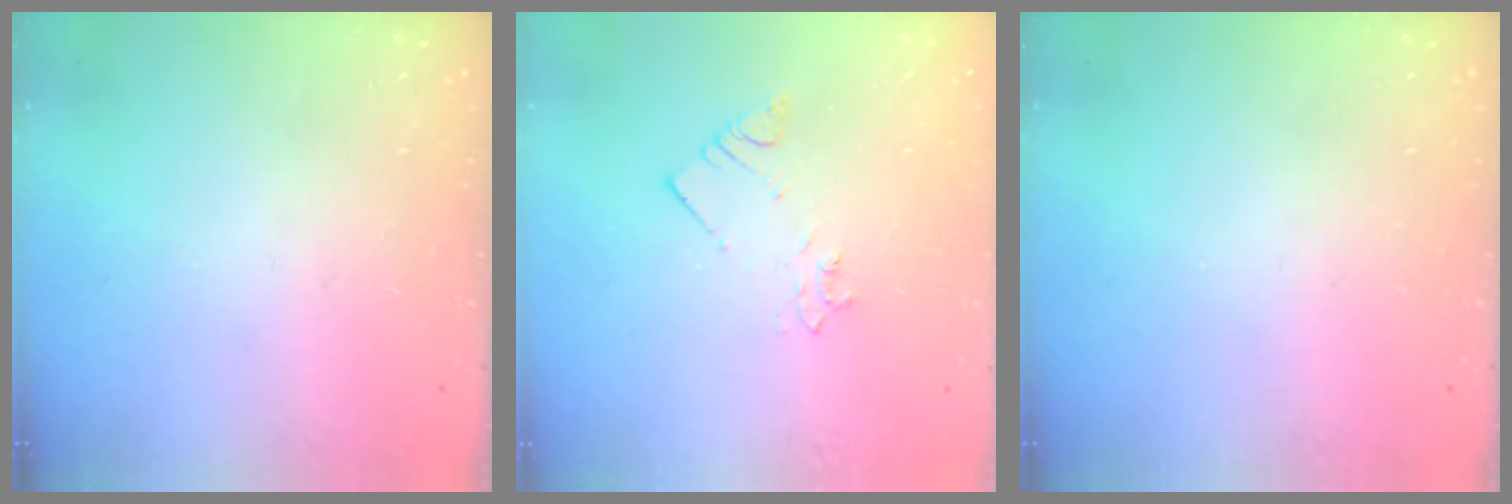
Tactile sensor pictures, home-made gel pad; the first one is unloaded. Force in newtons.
{"total": 2.7, "press": 2.7, "slide": 0.3}
{"total": 0.0}